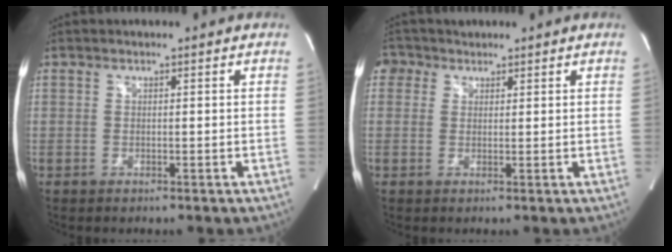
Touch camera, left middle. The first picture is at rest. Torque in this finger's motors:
{"motor_torque": [0.03, 0.02, -0.06, 0.00]}